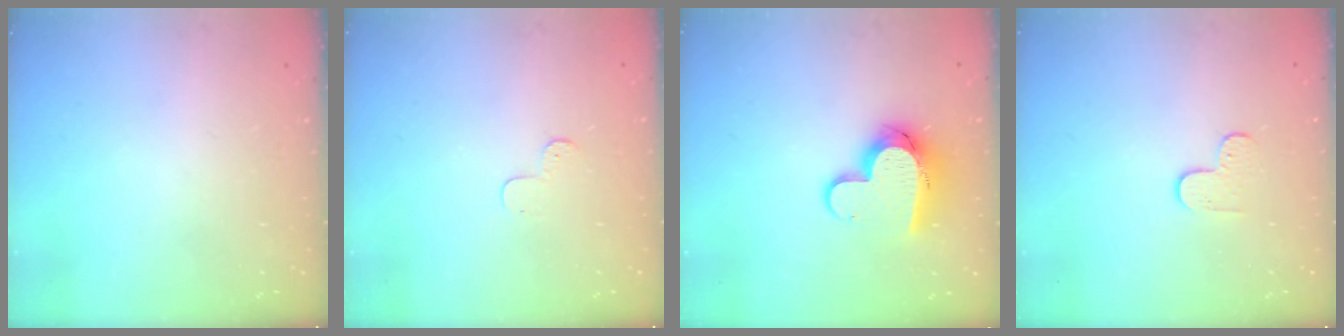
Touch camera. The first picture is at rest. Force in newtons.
{"total": 3.5, "press": 3.5, "slide": 0.4}
{"total": 11.9, "press": 11.8, "slide": 1.1}
{"total": 5.5, "press": 5.5, "slide": 0.5}